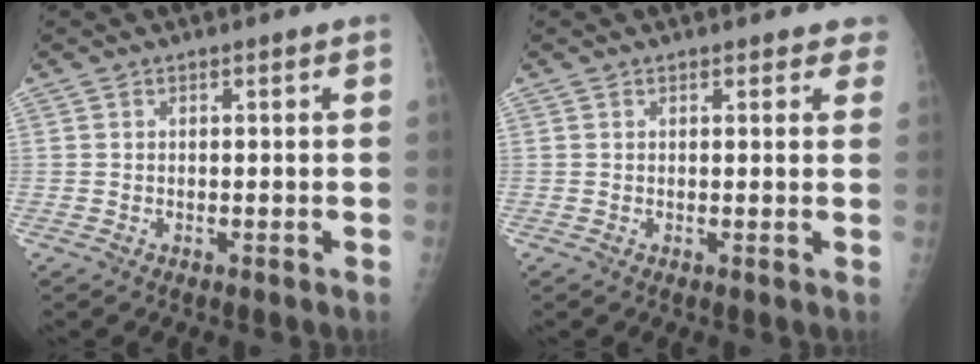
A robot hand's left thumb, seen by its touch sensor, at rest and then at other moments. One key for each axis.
{"total": 2.7, "fx": 2.3, "fy": 1.3, "fz": 0.7, "tx": 0.028, "ty": -0.005, "tz": 0.013}